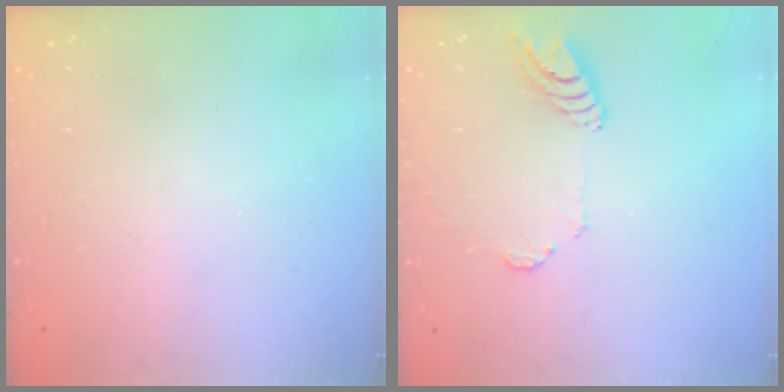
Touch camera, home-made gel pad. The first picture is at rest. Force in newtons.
{"total": 10.5, "press": 10.4, "slide": 1.1}